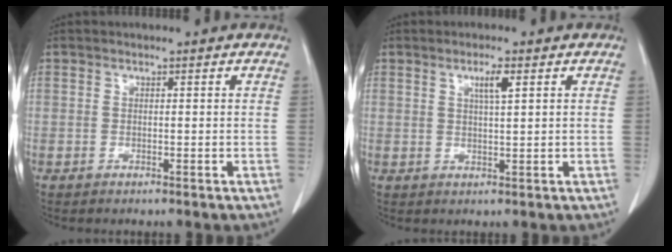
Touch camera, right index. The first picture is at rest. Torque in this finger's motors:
{"motor_torque": [0.26, 0.09, 0.08, 0.02]}